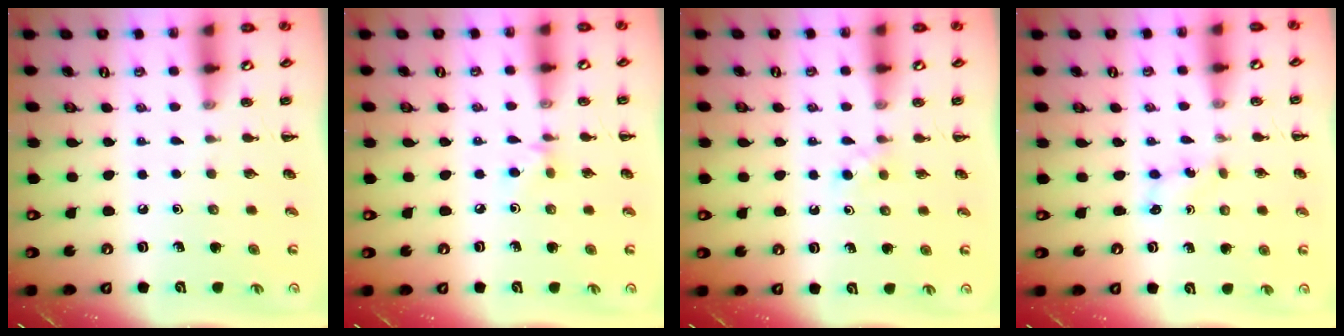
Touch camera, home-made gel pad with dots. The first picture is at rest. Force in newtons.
{"total": 4.4, "press": 4.2, "slide": 1.4}
{"total": 2.7, "press": 2.5, "slide": 1.1}
{"total": 2.8, "press": 2.6, "slide": 1.0}